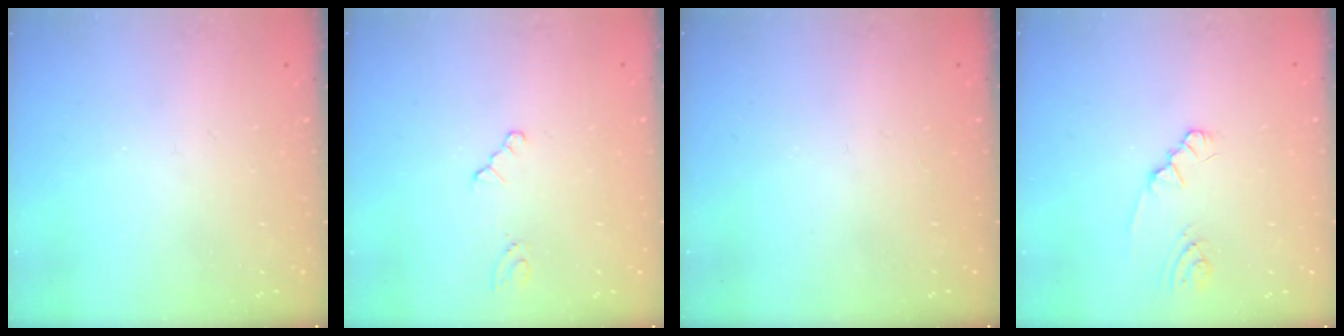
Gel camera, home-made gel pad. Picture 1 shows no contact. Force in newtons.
{"total": 0.8, "press": 0.8, "slide": 0.1}
{"total": 0.0}
{"total": 1.7, "press": 1.6, "slide": 0.3}